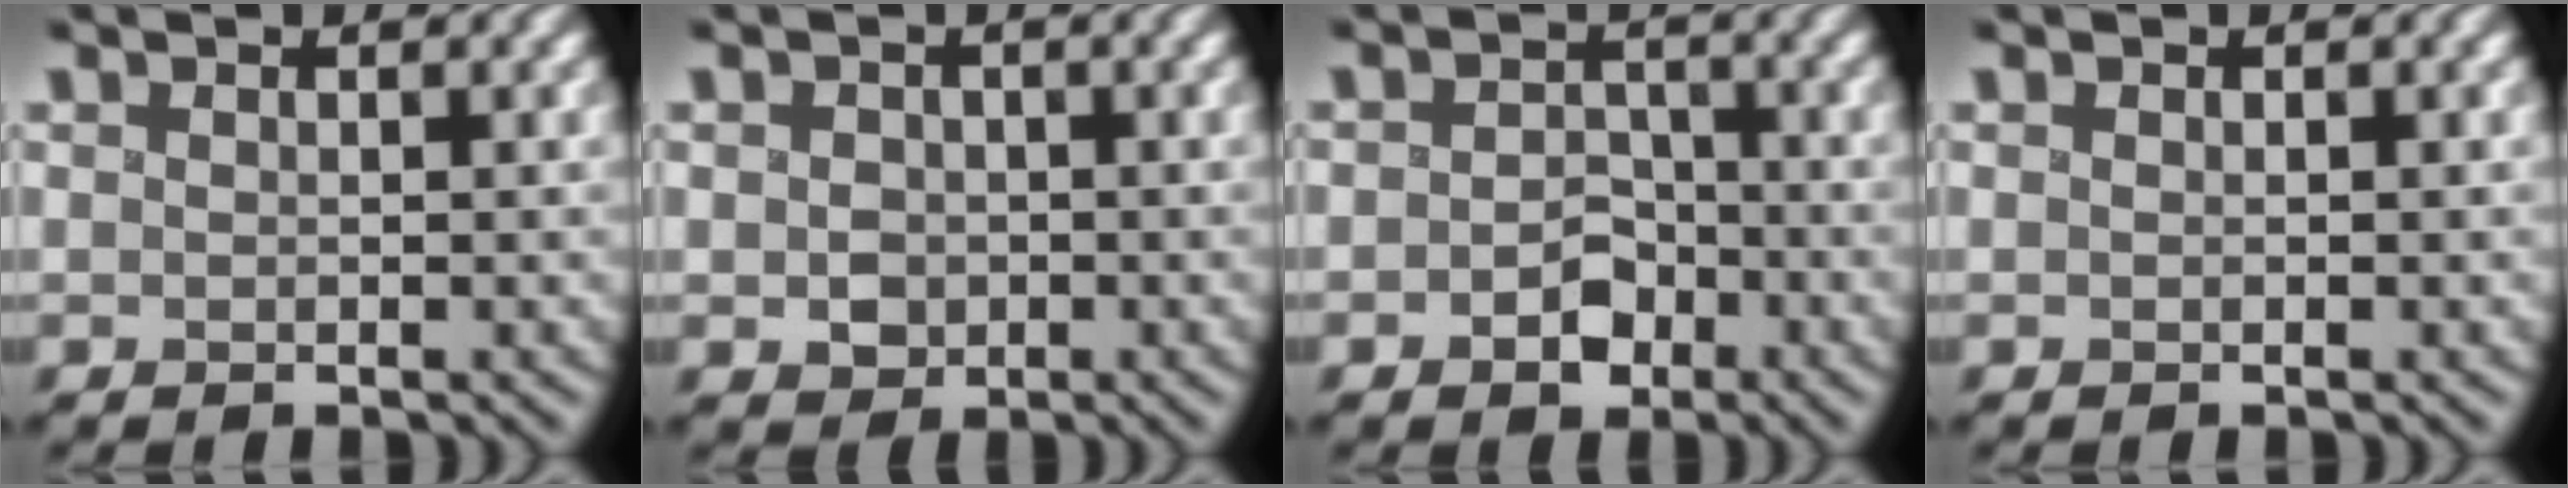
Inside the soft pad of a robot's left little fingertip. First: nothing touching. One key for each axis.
{"total": 2.0, "fx": -0.2, "fy": 1.8, "fz": 0.9, "tx": -0.020, "ty": 0.000, "tz": -0.003}
{"total": 3.1, "fx": -1.7, "fy": 2.1, "fz": 1.4, "tx": -0.013, "ty": -0.003, "tz": -0.036}
{"total": 0.0}